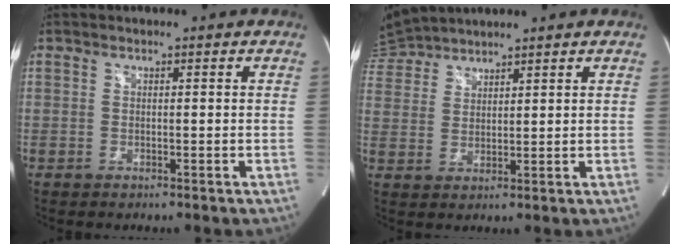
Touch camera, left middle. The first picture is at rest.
{"total": 6.8, "force": [6.7, 0.8, 1.1], "torque": [-0.039, 0.027, 0.140]}